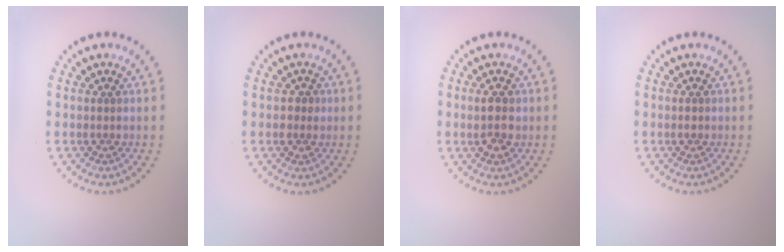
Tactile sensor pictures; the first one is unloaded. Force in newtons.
{"total": 1.4, "press": 1.3, "slide": 0.4}
{"total": 2.5, "press": 2.5, "slide": 0.2}
{"total": 0.9, "press": 0.9, "slide": 0.1}